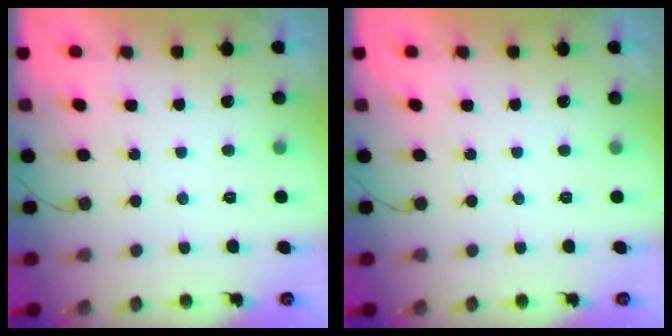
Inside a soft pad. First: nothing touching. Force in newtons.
{"total": 0.0}